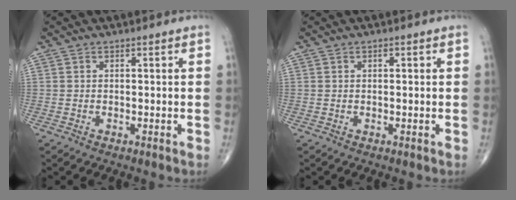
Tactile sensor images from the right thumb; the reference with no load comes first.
{"total": 0.8, "force": [0.3, 0.3, 0.7], "torque": [-0.010, 0.000, 0.005]}